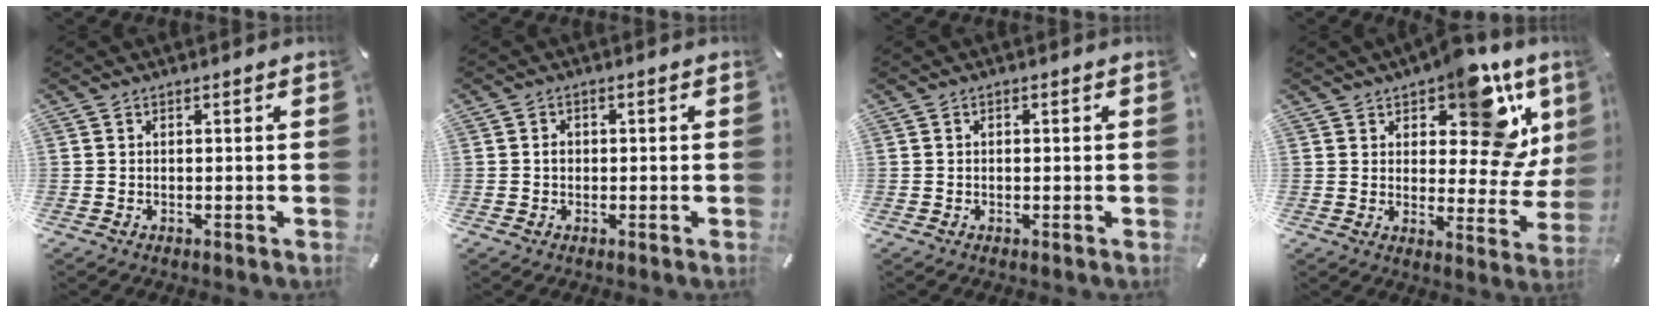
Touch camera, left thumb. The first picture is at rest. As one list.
[{"total": 1.9, "force": [-0.2, 1.7, 0.9], "torque": [-0.012, 0.002, -0.007]}, {"total": 0.6, "force": [-0.1, 0.4, 0.4], "torque": [-0.009, 0.001, -0.003]}, {"total": 15.8, "force": [9.2, 7.8, 10.2], "torque": [-0.131, -0.063, 0.154]}]